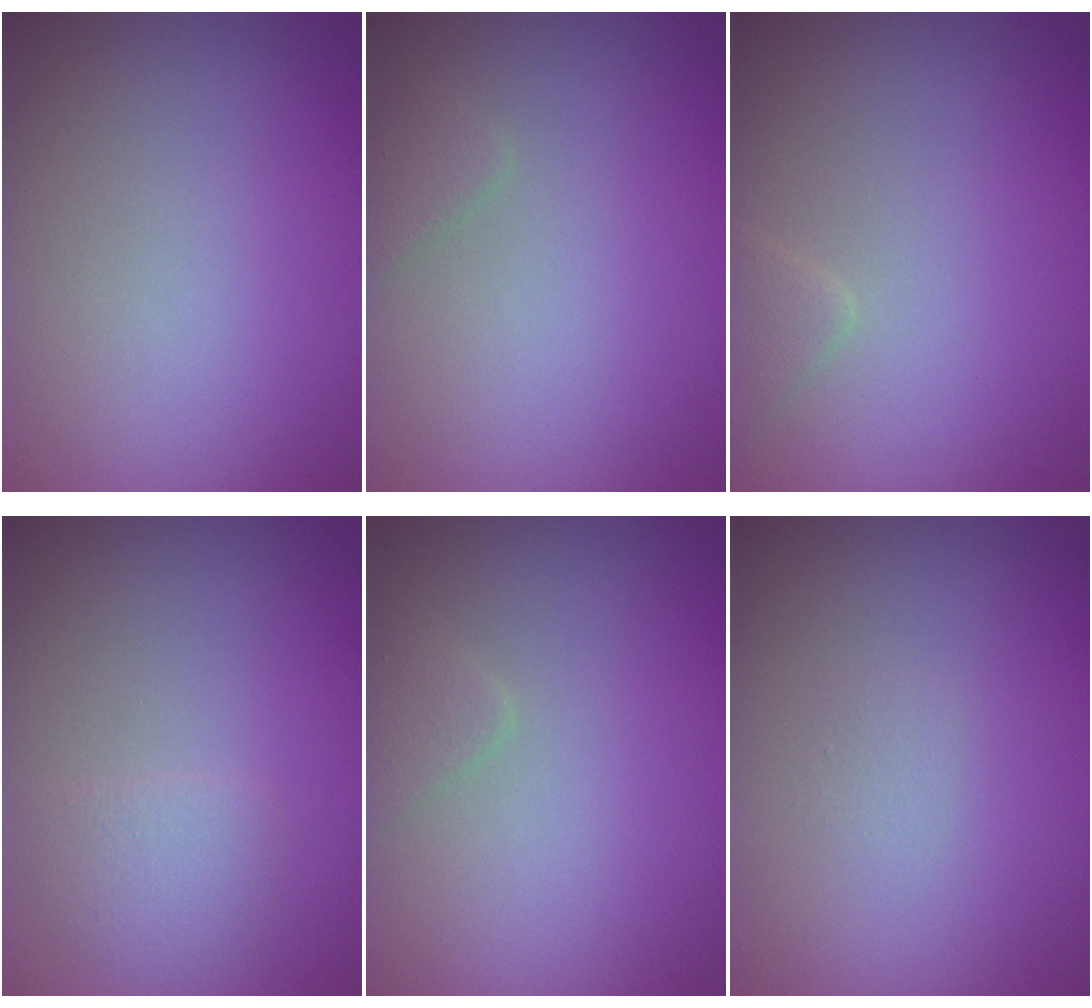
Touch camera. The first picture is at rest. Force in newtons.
{"total": 0.9, "press": 0.9, "slide": 0.1}
{"total": 1.0, "press": 1.0, "slide": 0.1}
{"total": 1.6, "press": 1.6, "slide": 0.0}
{"total": 0.9, "press": 0.9, "slide": 0.1}
{"total": 0.5, "press": 0.5, "slide": 0.1}